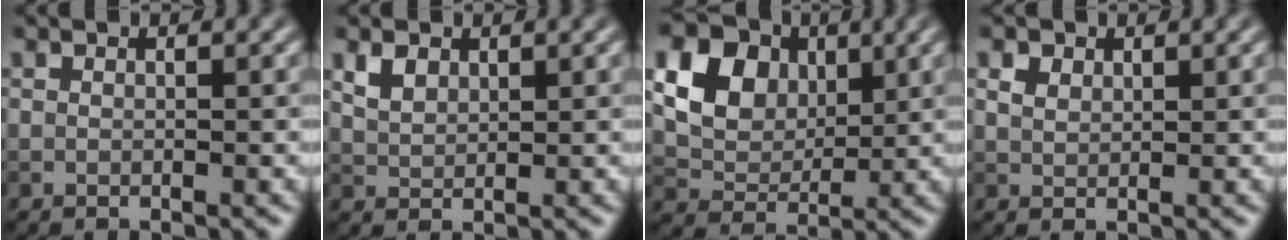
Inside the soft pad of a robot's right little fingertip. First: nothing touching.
{"total": 2.1, "force": [1.3, 1.3, 1.1], "torque": [-0.027, 0.002, 0.029]}
{"total": 10.6, "force": [3.9, 8.0, 5.7], "torque": [-0.123, 0.022, 0.073]}
{"total": 2.1, "force": [1.4, 1.3, 0.8], "torque": [-0.020, 0.000, 0.021]}